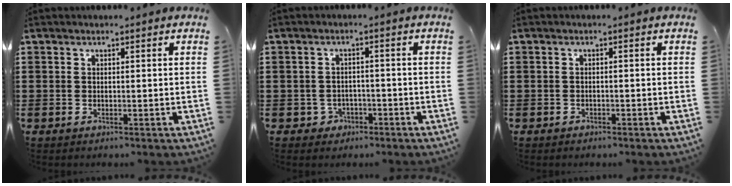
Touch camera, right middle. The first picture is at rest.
{"total": 2.7, "force": [-2.0, 1.7, 0.6], "torque": [-0.018, 0.003, -0.044]}
{"total": 0.7, "force": [-0.6, 0.3, 0.0], "torque": [-0.002, 0.002, -0.014]}